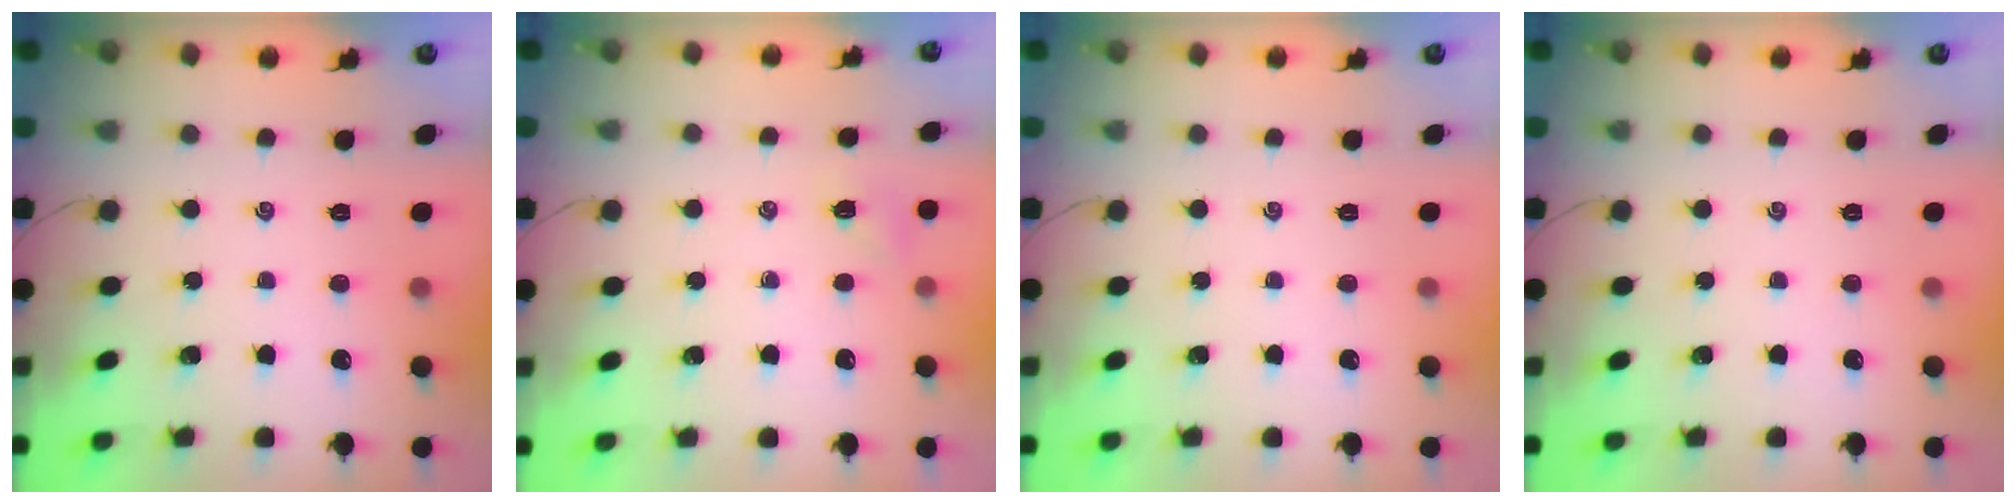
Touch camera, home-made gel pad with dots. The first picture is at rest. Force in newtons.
{"total": 4.0, "press": 3.8, "slide": 1.1}
{"total": 0.0}
{"total": 0.0}